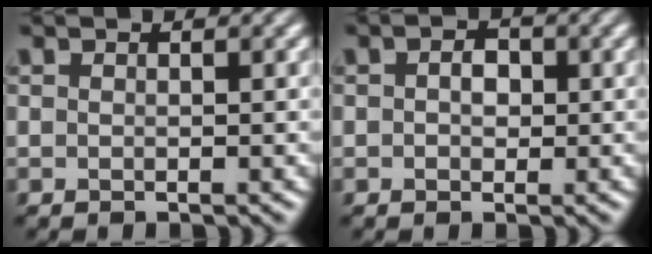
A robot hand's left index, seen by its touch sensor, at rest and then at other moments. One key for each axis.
{"total": 2.0, "fx": 0.2, "fy": 1.4, "fz": 1.4, "tx": -0.020, "ty": 0.001, "tz": -0.001}